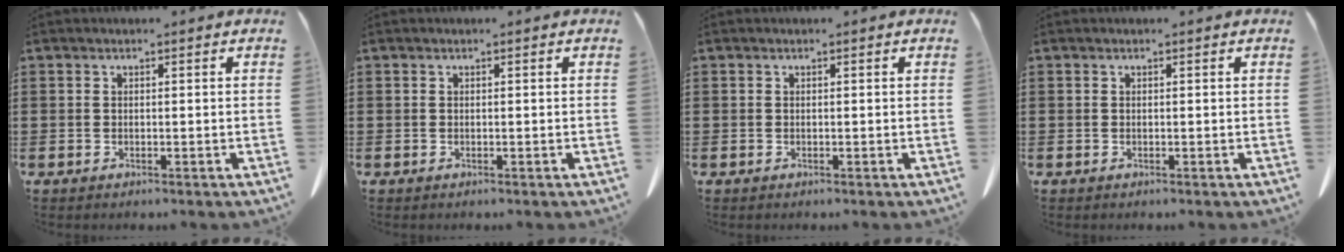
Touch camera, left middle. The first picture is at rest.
{"total": 0.0}
{"total": 0.0}
{"total": 0.0}